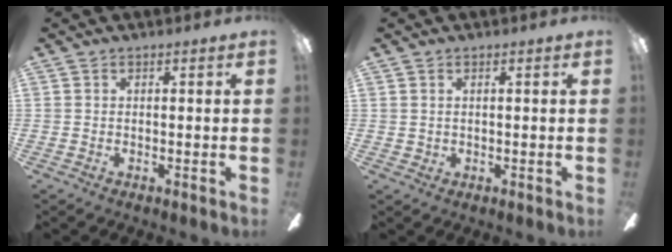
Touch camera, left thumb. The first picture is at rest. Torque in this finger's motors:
{"motor_torque": [-0.27, 0.10, -0.09, -0.10, -0.01]}